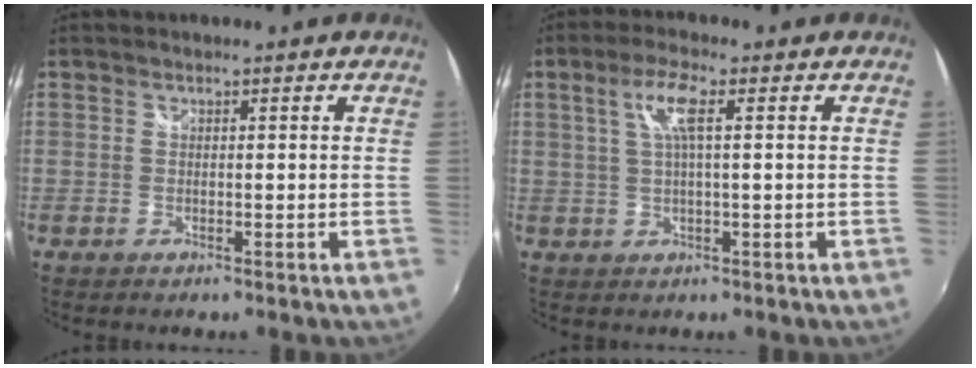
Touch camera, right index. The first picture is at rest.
{"total": 5.3, "force": [1.5, 0.6, 5.0], "torque": [-0.101, 0.006, 0.031]}